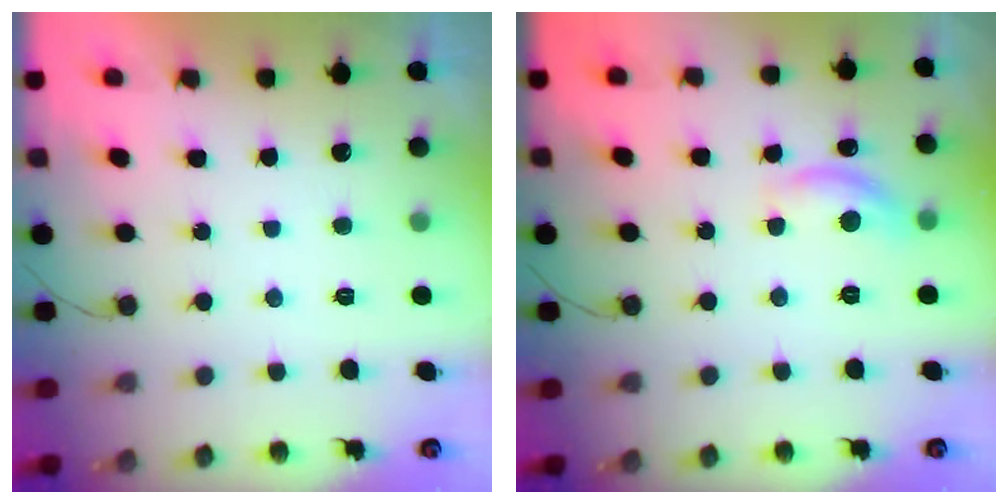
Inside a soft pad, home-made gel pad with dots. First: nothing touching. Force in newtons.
{"total": 10.4, "press": 10.4, "slide": 0.5}